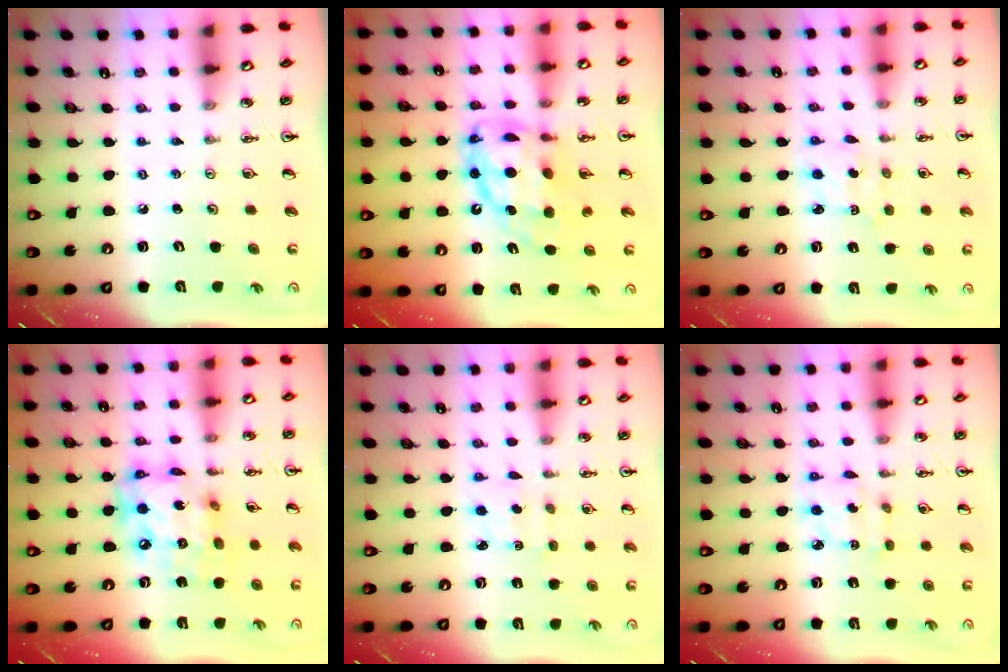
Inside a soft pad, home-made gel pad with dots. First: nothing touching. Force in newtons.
{"total": 14.9, "press": 14.8, "slide": 1.3}
{"total": 2.3, "press": 2.3, "slide": 0.6}
{"total": 15.1, "press": 15.1, "slide": 1.3}
{"total": 1.8, "press": 1.7, "slide": 0.5}
{"total": 3.7, "press": 3.7, "slide": 0.1}